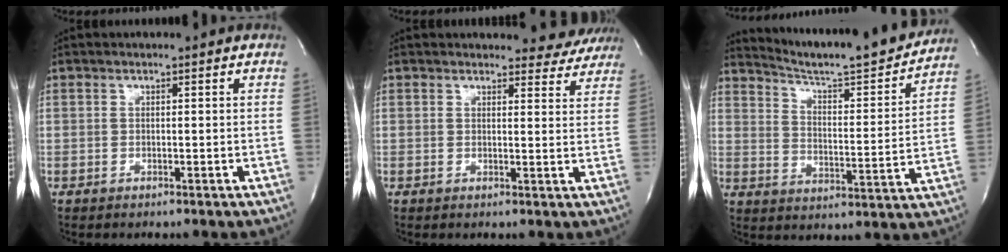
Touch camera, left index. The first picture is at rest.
{"total": 6.8, "force": [6.5, 1.8, -0.1], "torque": [0.026, -0.019, 0.048]}
{"total": 19.7, "force": [18.3, 0.7, 7.1], "torque": [-0.115, -0.042, 0.256]}